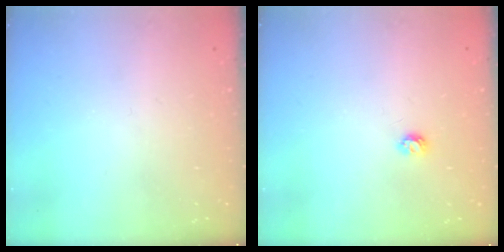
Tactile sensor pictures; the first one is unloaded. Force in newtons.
{"total": 3.4, "press": 3.4, "slide": 0.5}